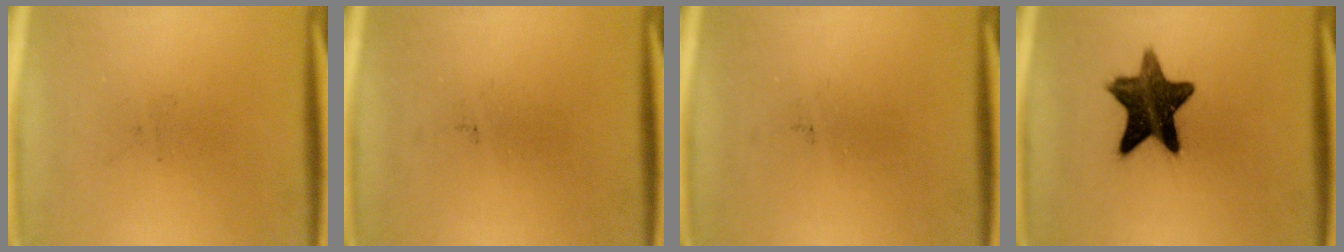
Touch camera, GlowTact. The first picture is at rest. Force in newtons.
{"total": 0.0}
{"total": 0.0}
{"total": 12.8}